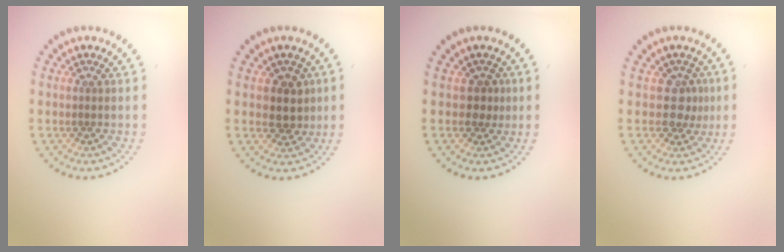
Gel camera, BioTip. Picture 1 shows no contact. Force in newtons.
{"total": 2.7, "press": 2.4, "slide": 1.1}
{"total": 1.5, "press": 1.2, "slide": 0.9}
{"total": 2.0, "press": 1.6, "slide": 1.2}